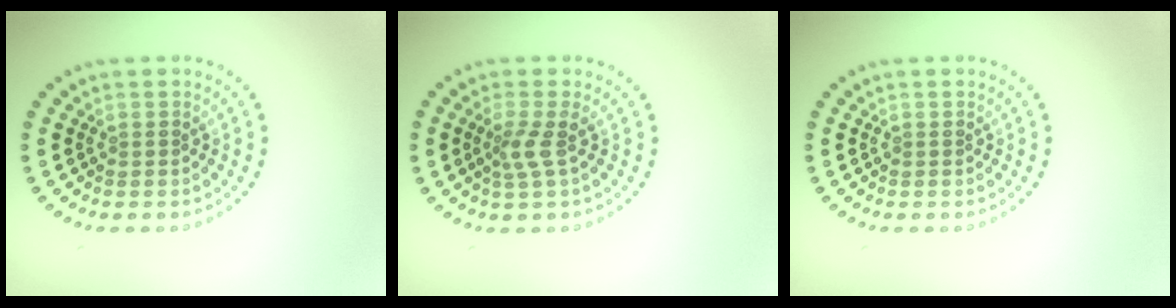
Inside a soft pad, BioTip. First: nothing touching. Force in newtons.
{"total": 1.9, "press": 1.4, "slide": 1.3}
{"total": 0.0}